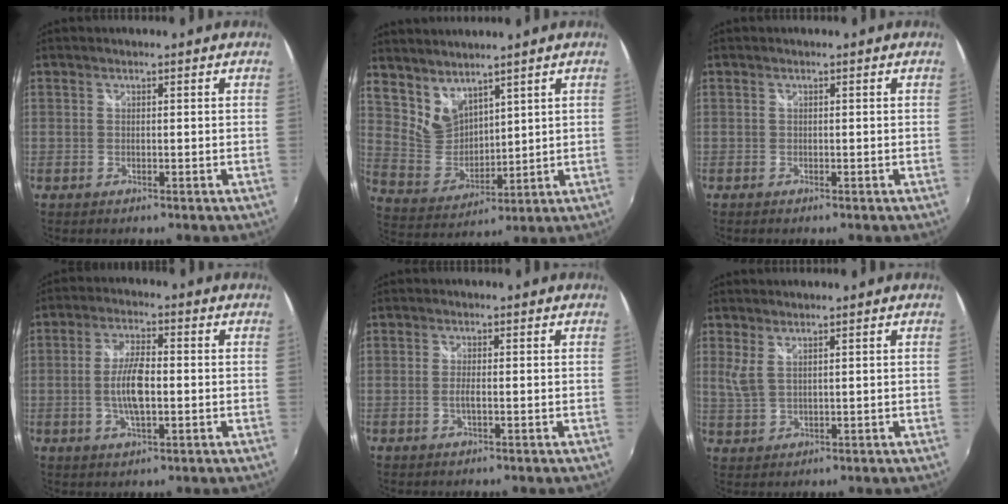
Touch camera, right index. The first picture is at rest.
{"total": 8.3, "force": [6.4, 4.2, 3.0], "torque": [-0.055, 0.001, 0.145]}
{"total": 0.0}
{"total": 7.2, "force": [-1.0, 2.5, 6.7], "torque": [-0.133, 0.000, -0.018]}
{"total": 1.4, "force": [-0.4, 0.0, 1.3], "torque": [-0.026, -0.003, -0.008]}
{"total": 2.8, "force": [1.6, 0.8, 2.2], "torque": [-0.048, -0.005, 0.033]}